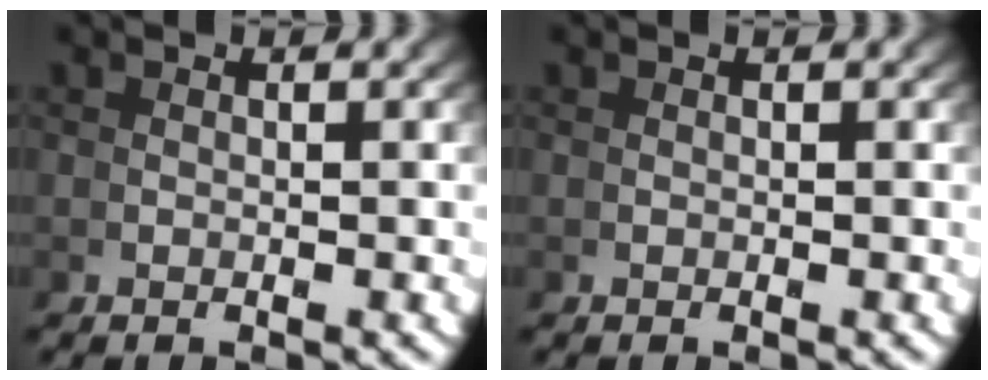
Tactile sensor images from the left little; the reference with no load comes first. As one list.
[{"total": 0.0}]